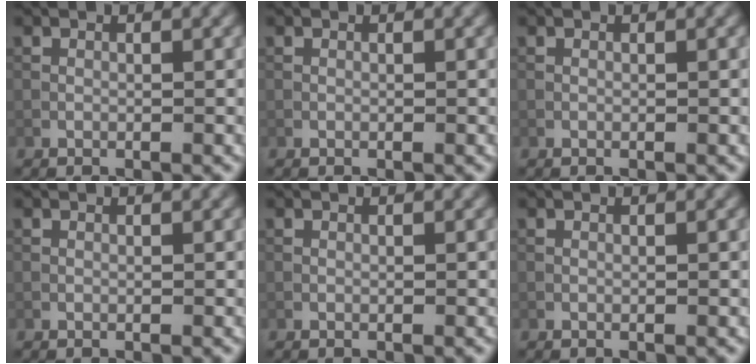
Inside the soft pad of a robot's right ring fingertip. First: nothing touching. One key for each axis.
{"total": 0.0}
{"total": 0.0}
{"total": 0.0}
{"total": 0.0}
{"total": 0.0}